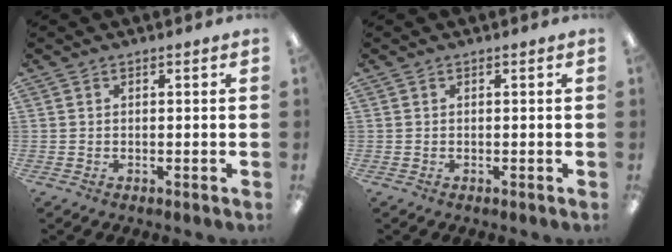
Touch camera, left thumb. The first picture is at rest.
{"total": 0.0}